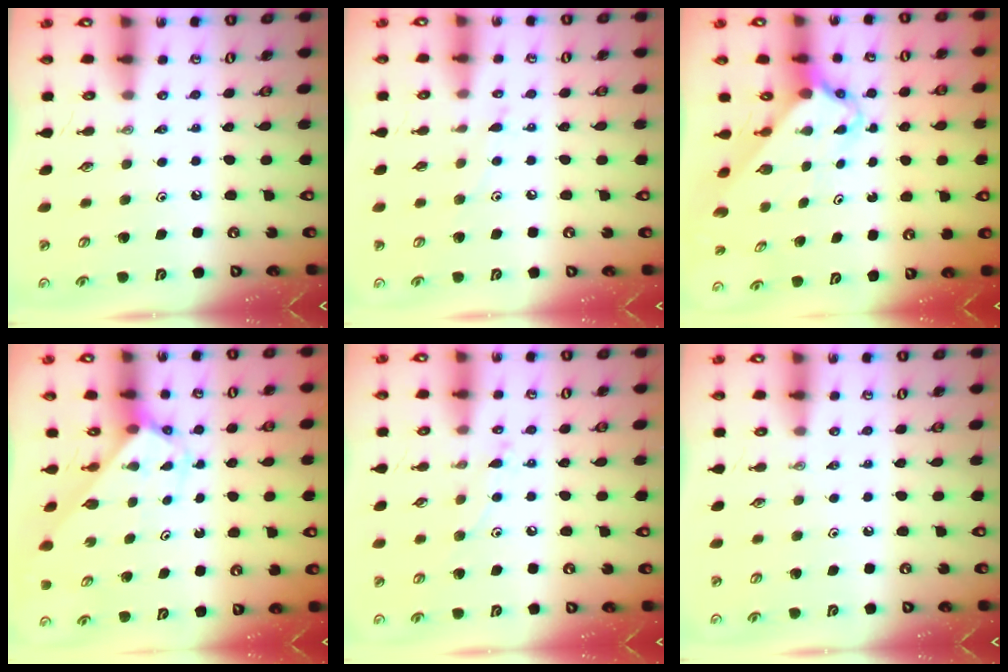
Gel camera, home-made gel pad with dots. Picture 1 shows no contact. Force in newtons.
{"total": 5.9, "press": 5.8, "slide": 0.7}
{"total": 2.8, "press": 2.8, "slide": 0.2}
{"total": 3.0, "press": 3.0, "slide": 0.2}
{"total": 7.0, "press": 7.0, "slide": 0.6}
{"total": 0.0}